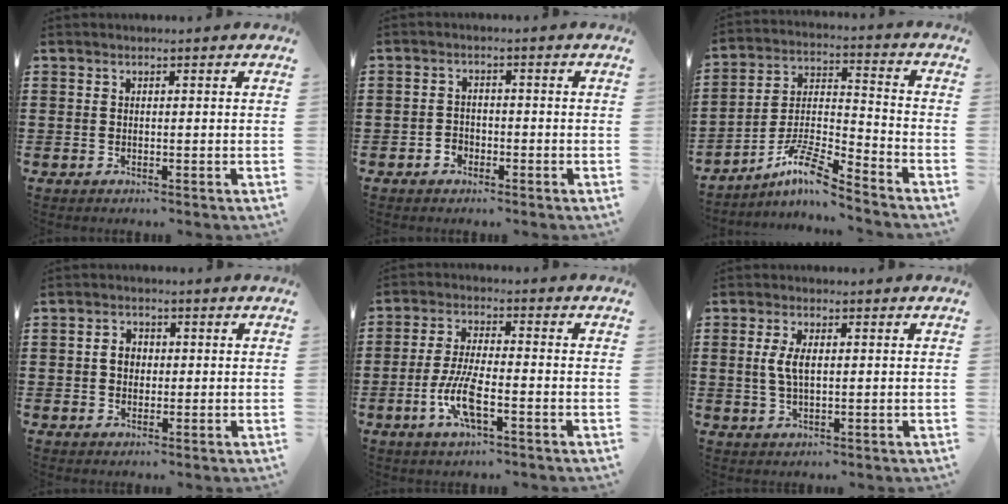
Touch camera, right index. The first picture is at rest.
{"total": 1.9, "force": [-1.4, 1.3, 0.3], "torque": [-0.010, 0.002, -0.031]}
{"total": 9.3, "force": [-7.3, 1.2, 5.6], "torque": [-0.121, 0.001, -0.144]}
{"total": 2.7, "force": [0.1, 2.1, 1.6], "torque": [-0.035, 0.010, 0.000]}
{"total": 7.3, "force": [-2.8, 2.1, 6.5], "torque": [-0.147, -0.014, -0.055]}
{"total": 4.0, "force": [0.5, 1.8, 3.5], "torque": [-0.080, 0.006, 0.005]}